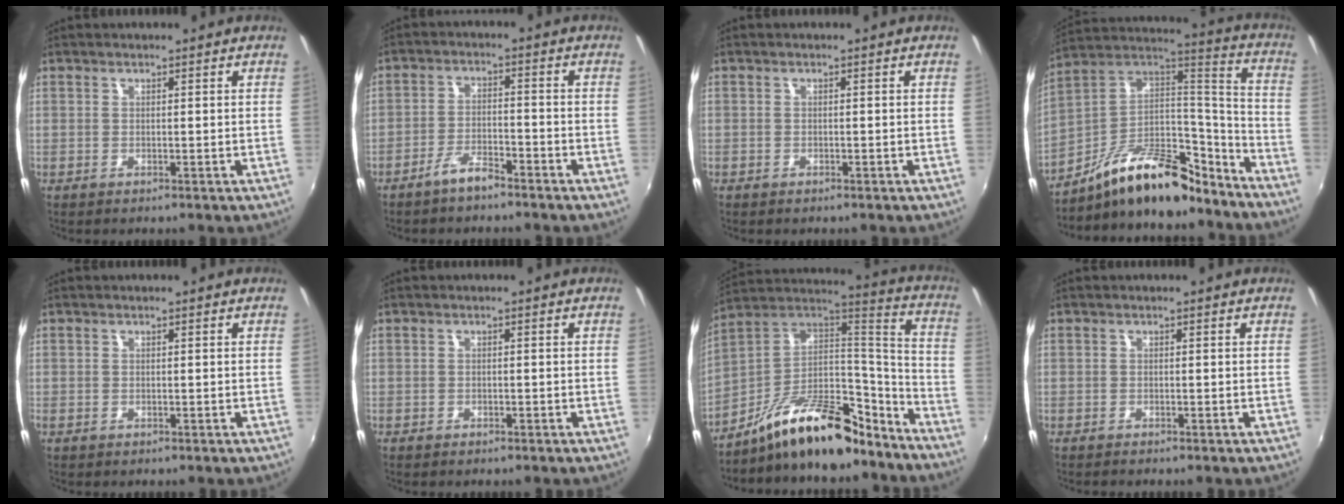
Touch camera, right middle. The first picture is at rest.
{"total": 4.9, "force": [-4.0, 0.9, 2.7], "torque": [-0.063, 0.003, -0.073]}
{"total": 0.6, "force": [-0.5, 0.4, 0.0], "torque": [-0.002, 0.001, -0.010]}
{"total": 19.8, "force": [-14.7, 7.7, 10.9], "torque": [-0.179, 0.034, -0.238]}
{"total": 0.0}
{"total": 0.7, "force": [-0.6, 0.3, 0.1], "torque": [-0.006, -0.001, -0.011]}
{"total": 19.9, "force": [-14.8, 7.3, 11.2], "torque": [-0.187, 0.025, -0.244]}
{"total": 0.7, "force": [-0.7, 0.0, 0.2], "torque": [-0.005, -0.005, -0.013]}